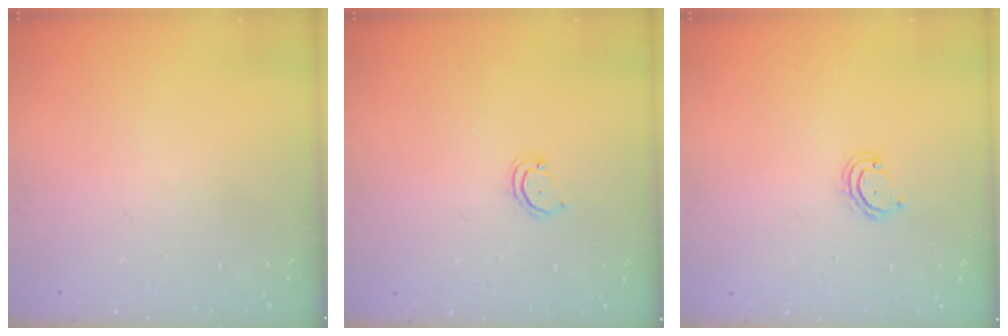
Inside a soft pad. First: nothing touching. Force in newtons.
{"total": 3.2, "press": 3.2, "slide": 0.2}
{"total": 3.9, "press": 3.9, "slide": 0.3}